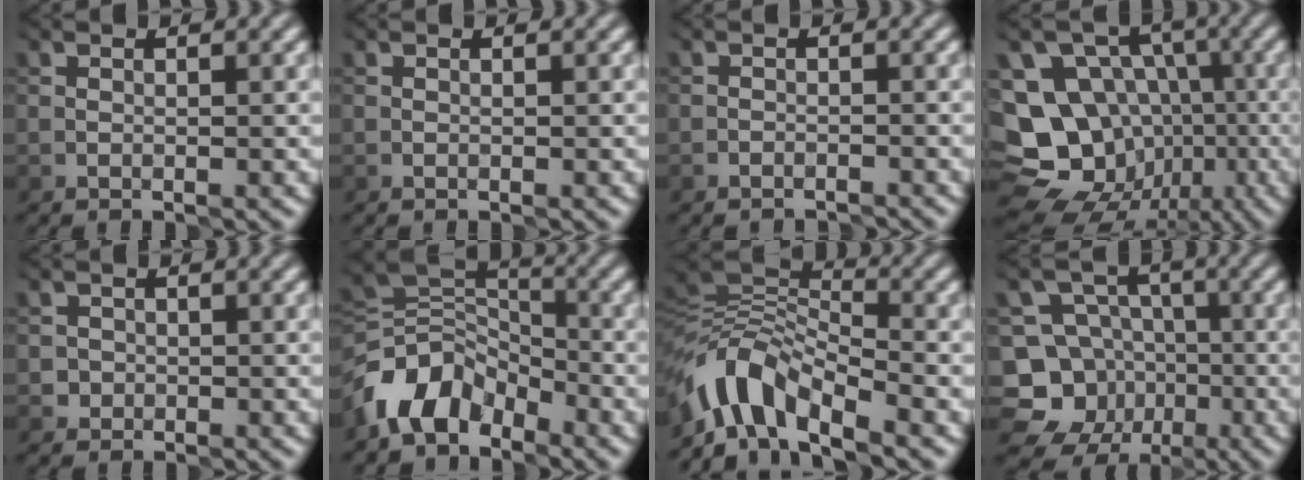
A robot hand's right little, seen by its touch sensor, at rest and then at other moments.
{"total": 0.0}
{"total": 2.0, "force": [-1.9, -0.1, -0.4], "torque": [0.015, -0.002, -0.037]}
{"total": 17.5, "force": [-3.5, 15.9, 6.5], "torque": [-0.177, -0.012, -0.039]}
{"total": 1.0, "force": [-0.6, 0.8, -0.2], "torque": [0.009, 0.000, -0.011]}
{"total": 5.7, "force": [-4.4, 3.0, 2.0], "torque": [-0.020, 0.000, -0.095]}
{"total": 6.0, "force": [-4.8, 1.8, 3.0], "torque": [-0.038, 0.002, -0.102]}
{"total": 10.2, "force": [-4.8, 8.8, 1.6], "torque": [-0.040, -0.011, -0.097]}